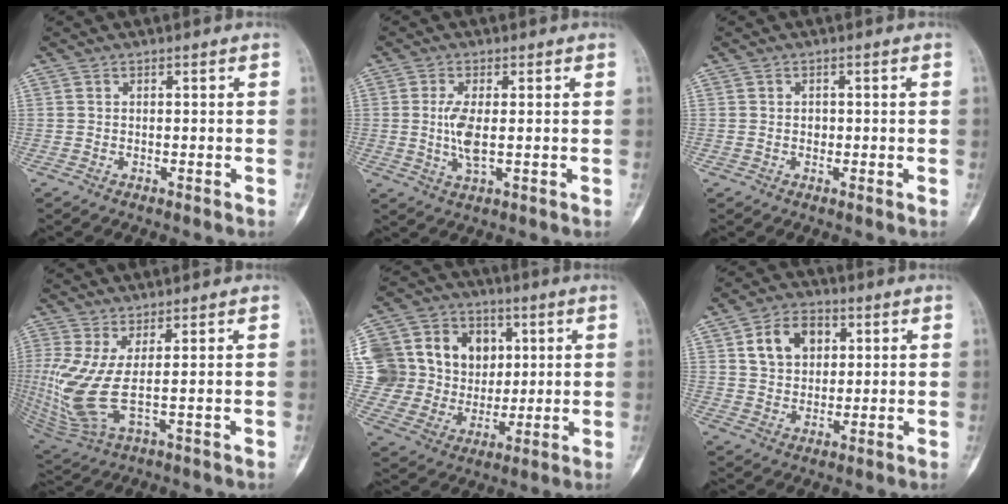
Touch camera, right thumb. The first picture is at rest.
{"total": 5.2, "force": [0.2, 1.7, 4.9], "torque": [-0.109, -0.009, 0.004]}
{"total": 1.1, "force": [0.0, 1.0, 0.3], "torque": [0.003, 0.005, -0.001]}
{"total": 9.5, "force": [1.3, 2.2, 9.1], "torque": [-0.247, -0.018, 0.032]}
{"total": 23.6, "force": [5.1, 20.2, 11.2], "torque": [-0.199, 0.039, 0.113]}
{"total": 9.2, "force": [3.1, 6.8, 5.5], "torque": [-0.062, -0.006, 0.053]}